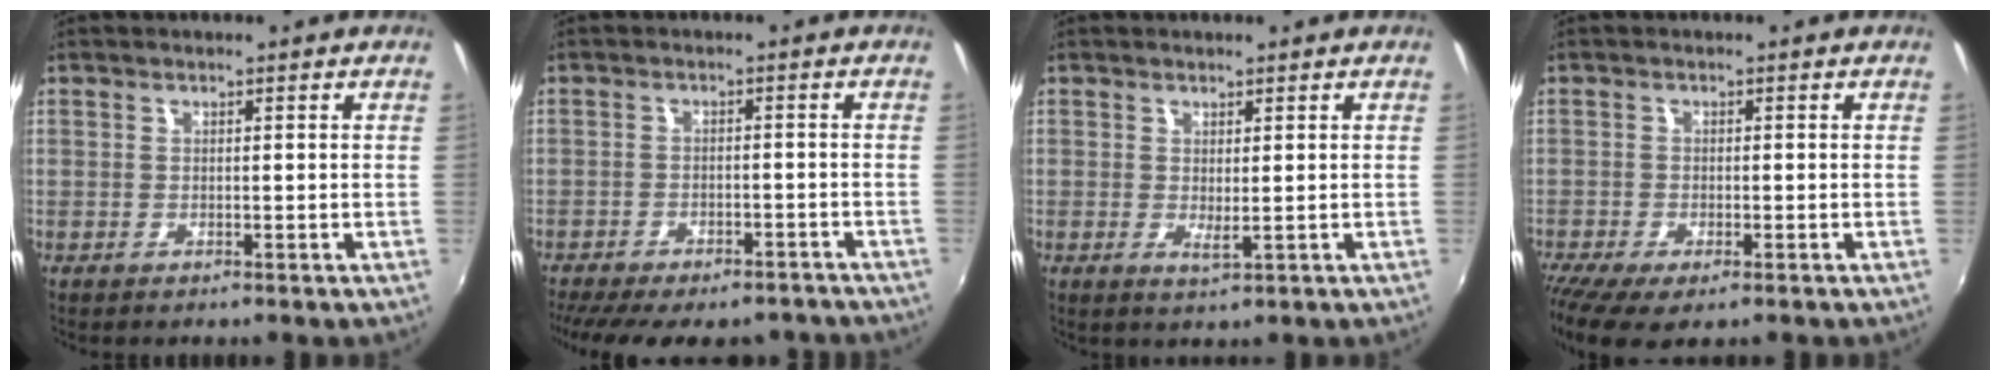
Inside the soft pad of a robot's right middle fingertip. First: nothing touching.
{"total": 17.4, "force": [-14.6, 5.9, 7.6], "torque": [-0.161, -0.018, -0.189]}
{"total": 1.5, "force": [0.3, 0.3, 1.5], "torque": [-0.024, -0.003, 0.006]}
{"total": 7.1, "force": [-4.7, 2.2, 4.9], "torque": [-0.115, -0.035, -0.082]}